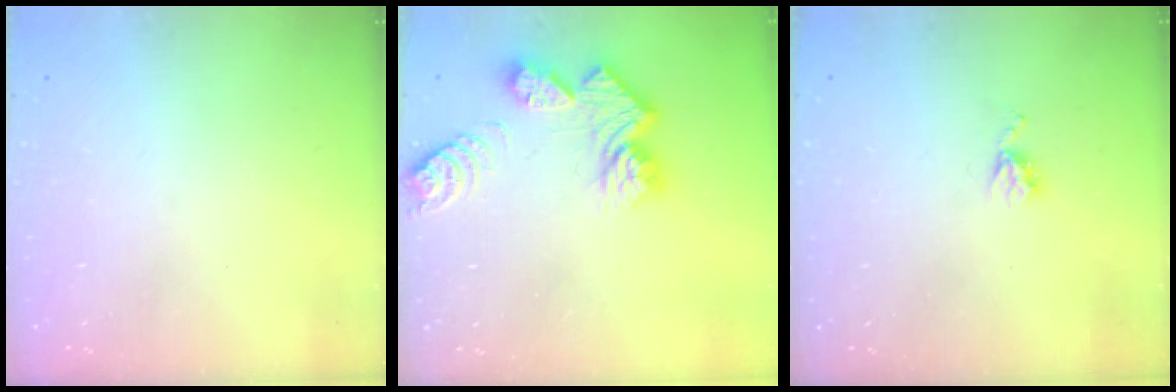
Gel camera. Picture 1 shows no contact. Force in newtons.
{"total": 11.9, "press": 11.8, "slide": 1.0}
{"total": 5.2, "press": 5.2, "slide": 0.5}